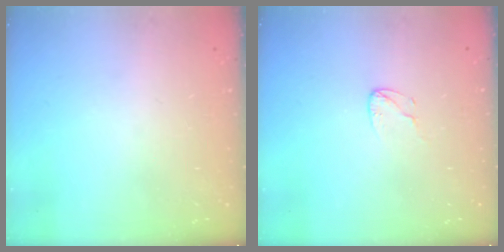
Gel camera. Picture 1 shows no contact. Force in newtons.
{"total": 3.7, "press": 3.7, "slide": 0.3}